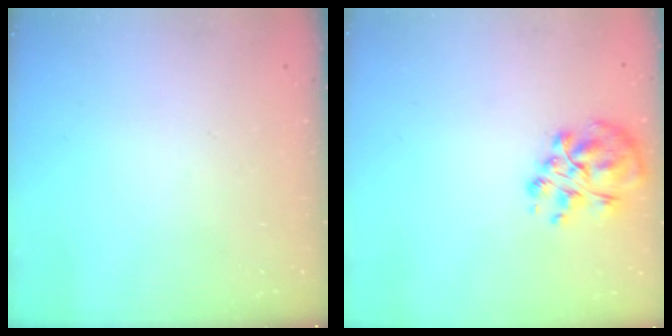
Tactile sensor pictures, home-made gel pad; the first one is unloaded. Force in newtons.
{"total": 9.3, "press": 9.2, "slide": 1.3}